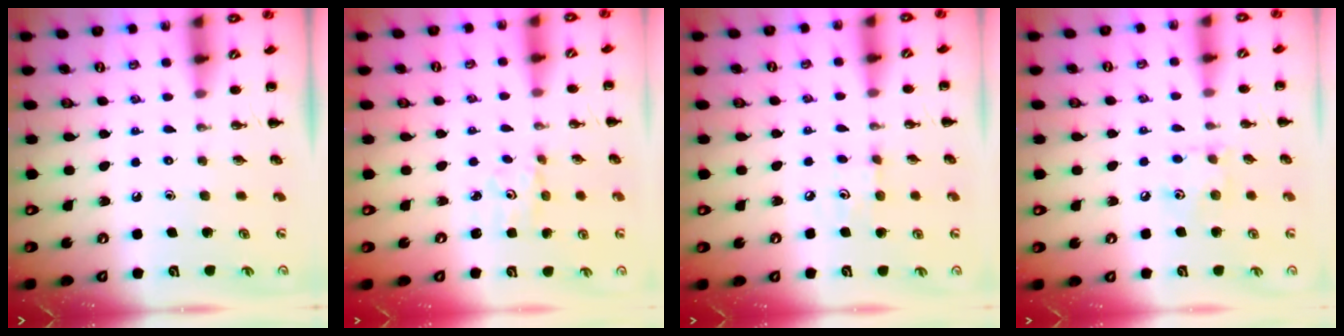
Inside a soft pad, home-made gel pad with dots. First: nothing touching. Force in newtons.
{"total": 2.1, "press": 2.0, "slide": 0.6}
{"total": 3.5, "press": 3.3, "slide": 1.2}
{"total": 6.6, "press": 6.5, "slide": 1.2}